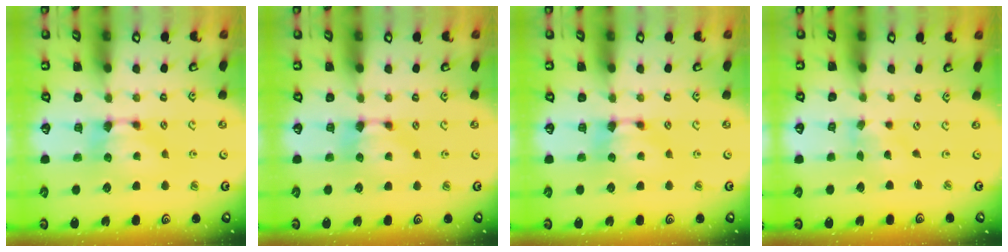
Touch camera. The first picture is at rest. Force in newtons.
{"total": 0.6, "press": 0.2, "slide": 0.6}
{"total": 0.0}
{"total": 1.7, "press": 1.3, "slide": 1.0}